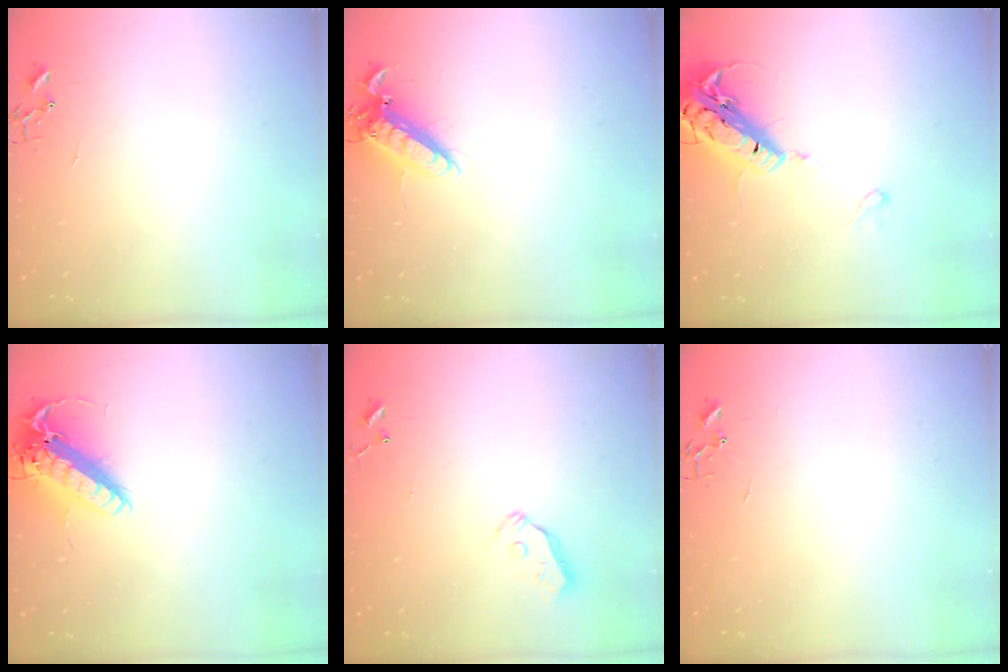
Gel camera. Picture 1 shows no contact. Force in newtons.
{"total": 13.3, "press": 13.0, "slide": 2.5}
{"total": 20.3, "press": 19.9, "slide": 3.9}
{"total": 17.8, "press": 17.5, "slide": 3.4}
{"total": 5.3, "press": 5.3, "slide": 0.4}
{"total": 0.0}